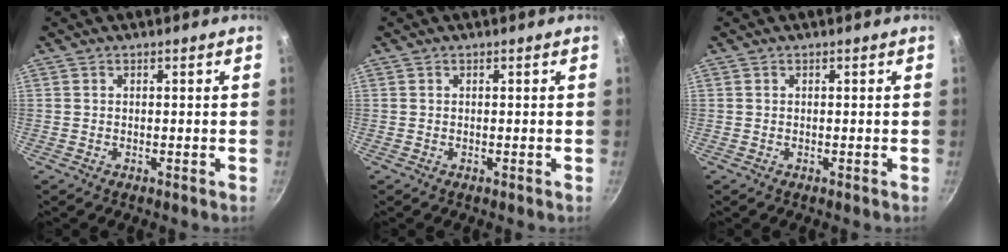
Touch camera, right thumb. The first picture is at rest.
{"total": 0.0}
{"total": 0.0}